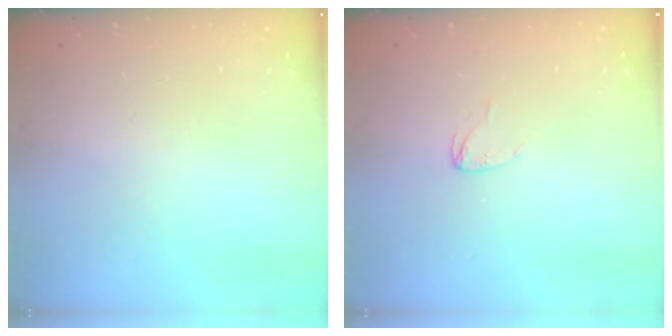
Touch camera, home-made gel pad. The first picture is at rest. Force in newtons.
{"total": 3.4, "press": 3.3, "slide": 0.3}